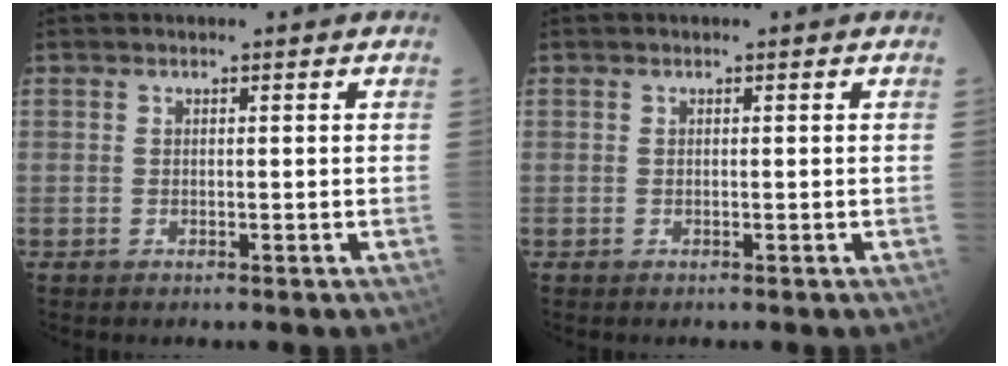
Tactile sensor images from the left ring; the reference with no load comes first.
{"total": 0.0}